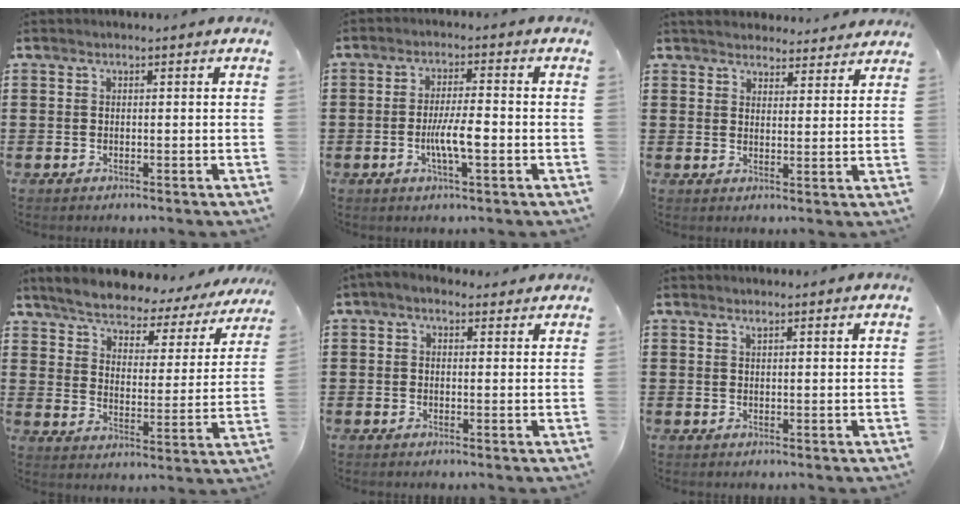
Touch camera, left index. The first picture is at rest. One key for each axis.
{"total": 5.9, "fx": -1.4, "fy": 1.3, "fz": 5.6, "tx": -0.108, "ty": 0.001, "tz": -0.030}
{"total": 3.5, "fx": 3.5, "fy": 0.5, "fz": -0.1, "tx": -0.011, "ty": -0.012, "tz": 0.063}
{"total": 4.7, "fx": 4.5, "fy": 1.0, "fz": 1.0, "tx": -0.048, "ty": -0.035, "tz": 0.071}
{"total": 1.6, "fx": 0.7, "fy": 1.1, "fz": 0.9, "tx": -0.020, "ty": 0.008, "tz": 0.012}
{"total": 1.3, "fx": 0.9, "fy": 0.1, "fz": 0.8, "tx": -0.017, "ty": 0.000, "tz": 0.018}